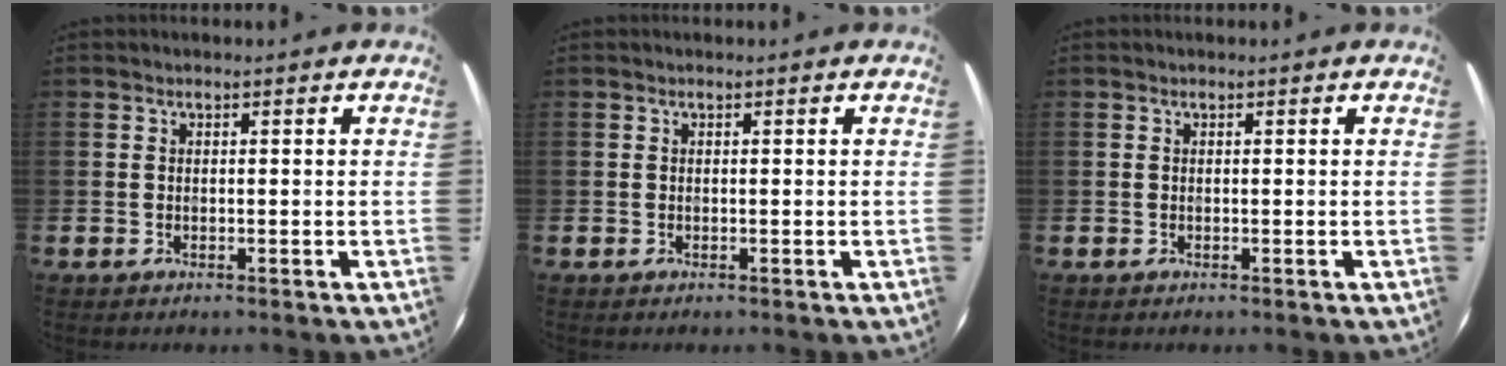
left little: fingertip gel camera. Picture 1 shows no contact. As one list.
[{"total": 0.0}, {"total": 0.0}]